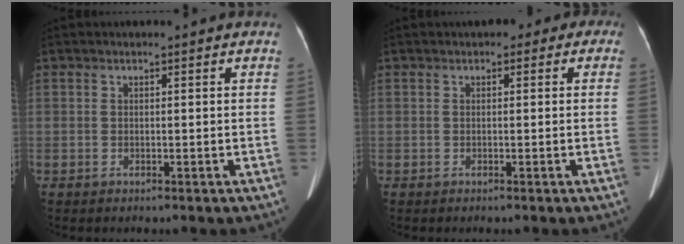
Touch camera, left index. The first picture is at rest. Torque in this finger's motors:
{"motor_torque": [0.02, -0.02, -0.04, -0.10]}